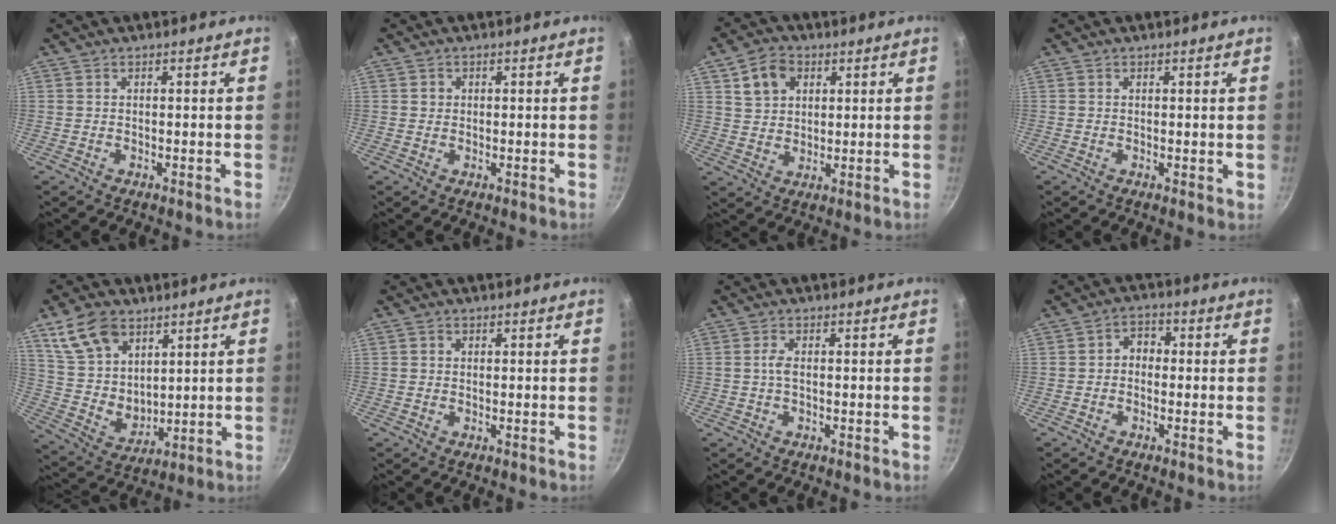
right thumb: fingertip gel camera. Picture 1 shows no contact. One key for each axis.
{"total": 1.1, "fx": 0.2, "fy": 1.1, "fz": 0.3, "tx": 0.002, "ty": 0.001, "tz": 0.001}
{"total": 7.8, "fx": 3.1, "fy": 6.0, "fz": 4.0, "tx": -0.053, "ty": 0.002, "tz": 0.053}
{"total": 0.7, "fx": 0.3, "fy": 0.4, "fz": 0.5, "tx": -0.003, "ty": -0.004, "tz": 0.002}
{"total": 13.4, "fx": 7.3, "fy": 8.6, "fz": 7.2, "tx": -0.106, "ty": -0.034, "tz": 0.156}
{"total": 0.9, "fx": 0.2, "fy": 0.9, "fz": 0.3, "tx": -0.002, "ty": 0.001, "tz": 0.000}
{"total": 1.8, "fx": -0.1, "fy": 0.8, "fz": 1.6, "tx": -0.037, "ty": 0.006, "tz": -0.005}
{"total": 3.7, "fx": -0.4, "fy": 3.0, "fz": 2.1, "tx": -0.014, "ty": 0.015, "tz": -0.017}